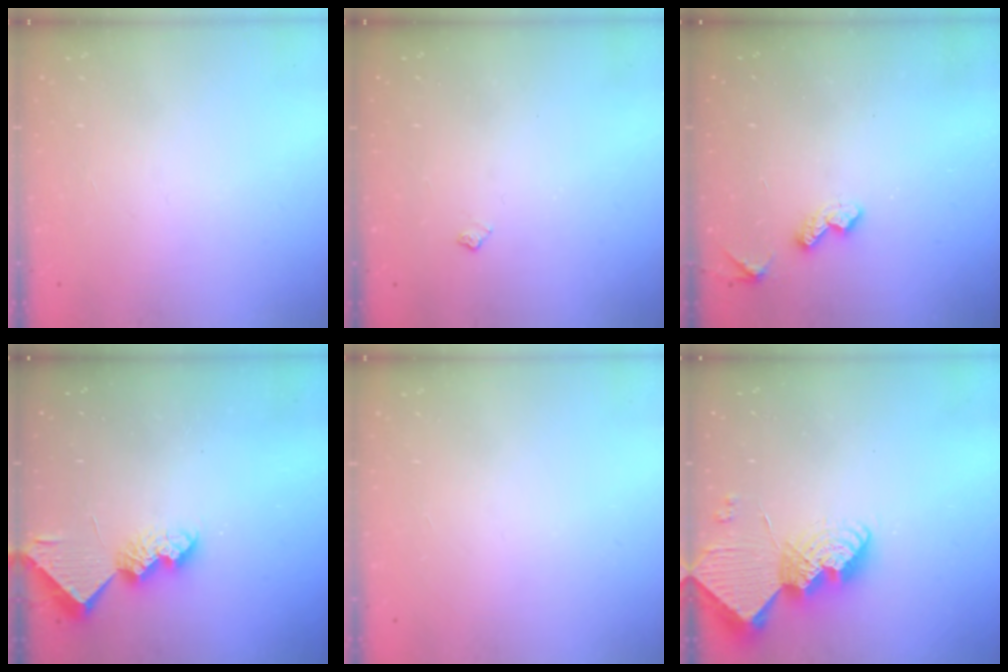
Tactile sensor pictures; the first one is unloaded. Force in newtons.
{"total": 3.6, "press": 3.5, "slide": 0.7}
{"total": 4.1, "press": 4.1, "slide": 0.6}
{"total": 8.8, "press": 8.8, "slide": 0.8}
{"total": 0.0}
{"total": 12.3, "press": 12.3, "slide": 0.8}